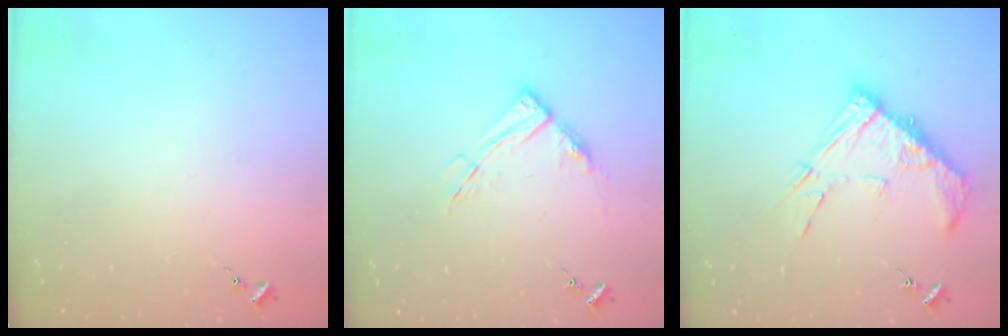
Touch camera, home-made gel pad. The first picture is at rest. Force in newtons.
{"total": 9.6, "press": 9.5, "slide": 1.1}
{"total": 13.3, "press": 13.2, "slide": 1.2}